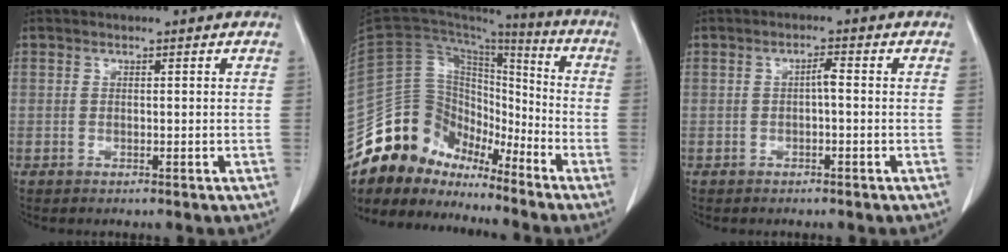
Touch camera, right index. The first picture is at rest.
{"total": 15.1, "force": [-12.8, 7.1, 3.6], "torque": [-0.059, 0.076, -0.236]}
{"total": 1.7, "force": [-0.2, 0.2, 1.6], "torque": [-0.027, 0.004, -0.005]}